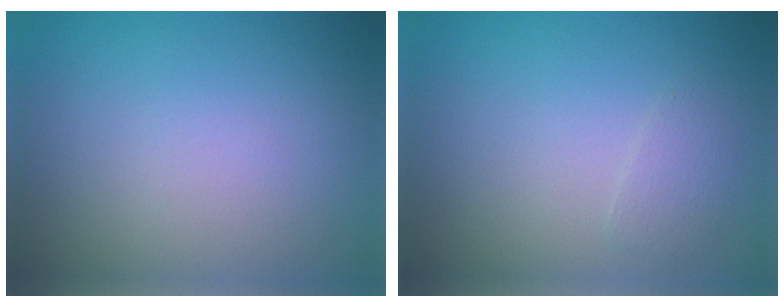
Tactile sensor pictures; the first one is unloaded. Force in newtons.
{"total": 1.2, "press": 1.2, "slide": 0.1}